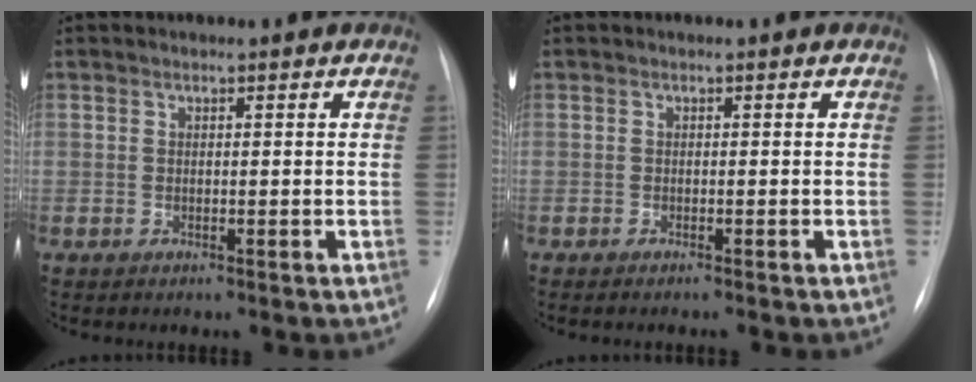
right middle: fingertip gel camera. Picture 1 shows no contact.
{"total": 1.2, "force": [-1.0, -0.1, 0.7], "torque": [-0.010, -0.001, -0.012]}